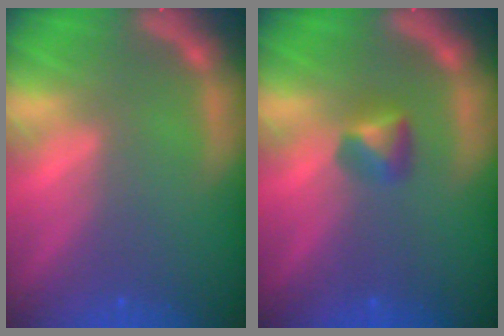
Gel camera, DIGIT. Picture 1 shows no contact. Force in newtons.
{"total": 1.9}